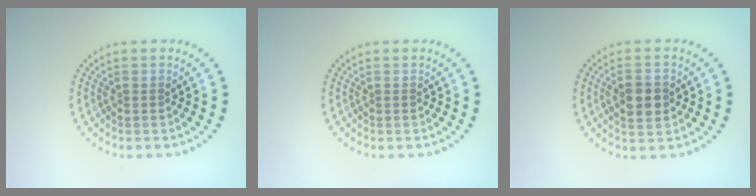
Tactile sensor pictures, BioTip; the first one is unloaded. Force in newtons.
{"total": 0.0}
{"total": 3.3, "press": 3.3, "slide": 0.2}